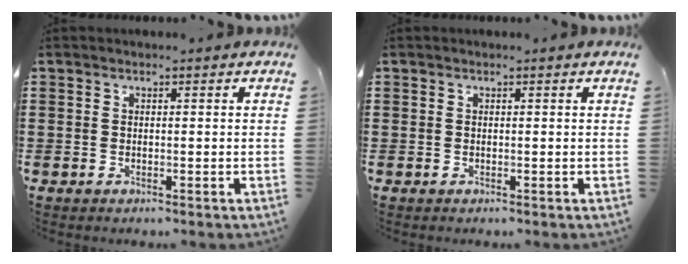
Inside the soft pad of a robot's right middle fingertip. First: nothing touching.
{"total": 0.0}